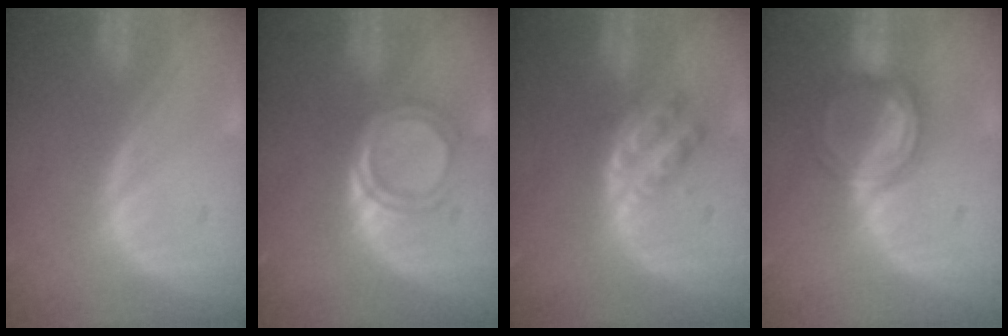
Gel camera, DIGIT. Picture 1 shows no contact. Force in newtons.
{"total": 4.4, "press": 4.4, "slide": 0.4}
{"total": 4.9, "press": 4.7, "slide": 1.6}
{"total": 5.4, "press": 5.3, "slide": 0.8}